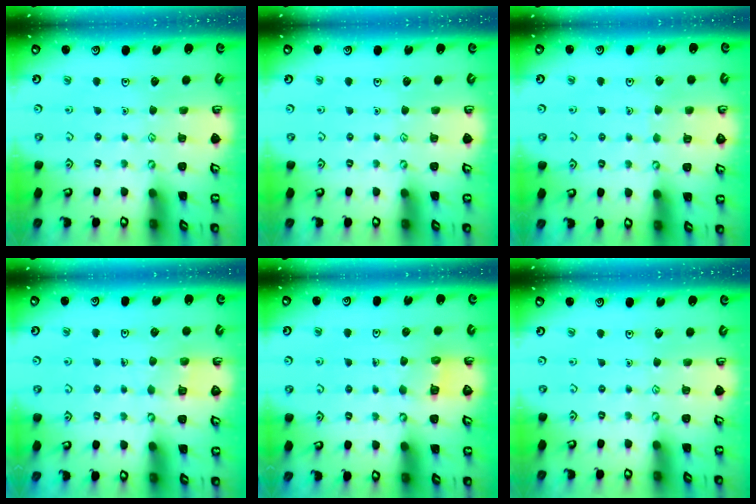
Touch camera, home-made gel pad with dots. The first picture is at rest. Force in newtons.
{"total": 0.0}
{"total": 3.3, "press": 3.2, "slide": 0.3}
{"total": 3.4, "press": 3.4, "slide": 0.3}
{"total": 4.8, "press": 4.7, "slide": 0.3}
{"total": 0.0}